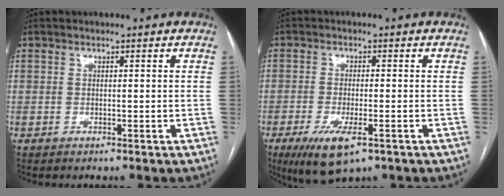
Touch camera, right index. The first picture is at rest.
{"total": 7.7, "force": [-4.1, 2.3, 6.2], "torque": [-0.110, -0.017, -0.063]}